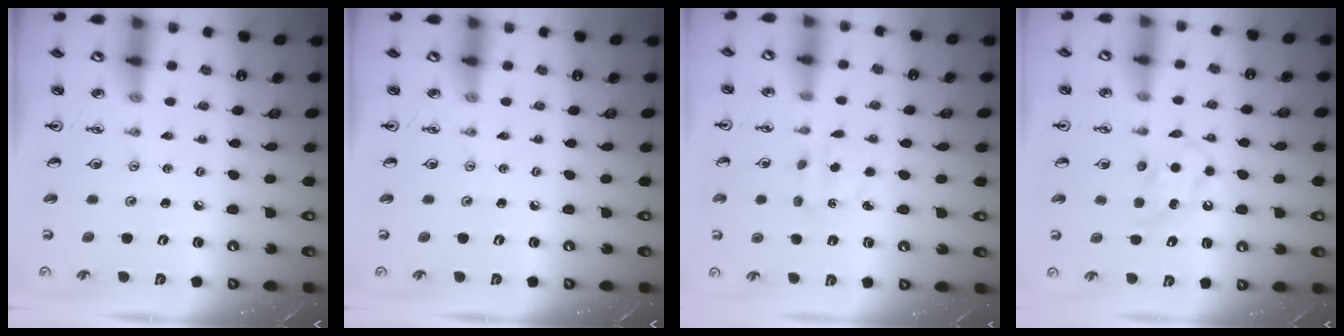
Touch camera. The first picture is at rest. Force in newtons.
{"total": 0.0}
{"total": 2.7, "press": 2.6, "slide": 0.5}
{"total": 5.3, "press": 5.2, "slide": 0.5}